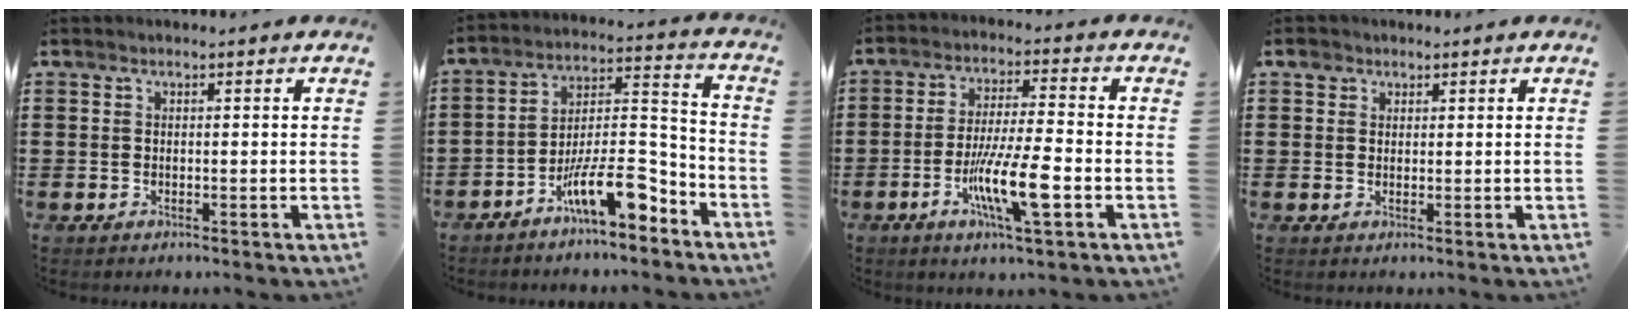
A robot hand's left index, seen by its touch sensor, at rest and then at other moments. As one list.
[{"total": 11.4, "force": [-7.8, 3.0, 7.7], "torque": [-0.143, 0.019, -0.147]}, {"total": 10.1, "force": [-3.5, 1.5, 9.3], "torque": [-0.181, -0.009, -0.068]}, {"total": 2.3, "force": [1.4, 1.7, 0.5], "torque": [-0.009, 0.005, 0.023]}]